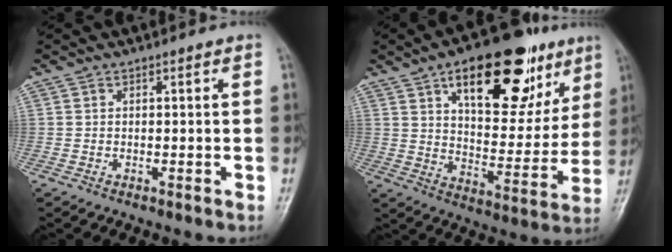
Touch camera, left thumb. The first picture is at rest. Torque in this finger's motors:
{"motor_torque": [2.65, 2.22, 1.85, -0.92, 0.34]}